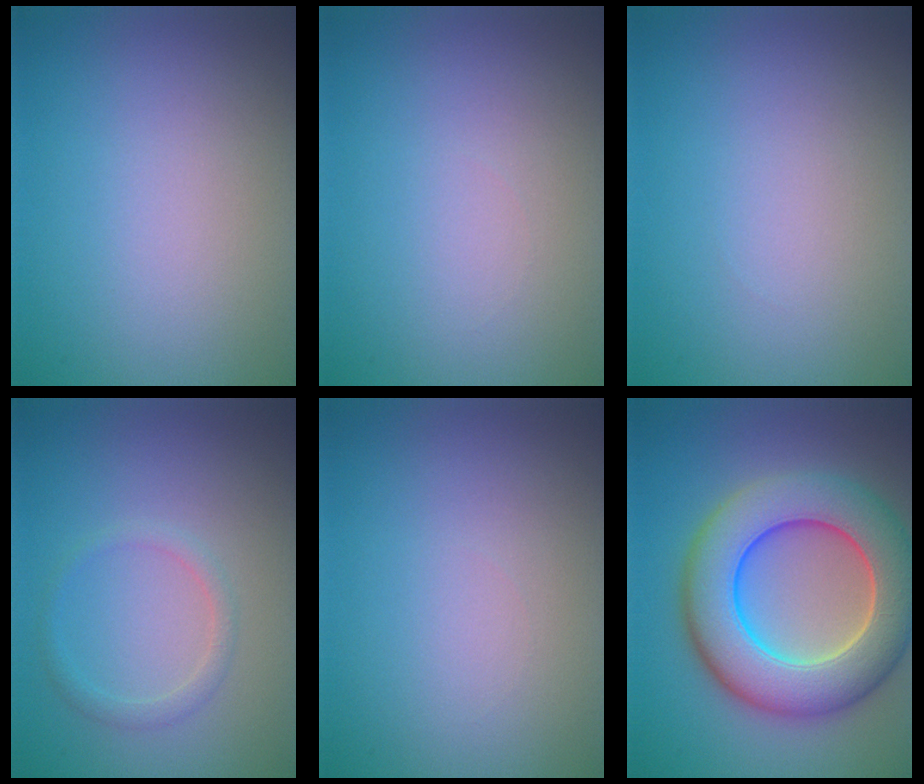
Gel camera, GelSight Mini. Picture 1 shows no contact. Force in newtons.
{"total": 0.0}
{"total": 0.0}
{"total": 1.4, "press": 1.4, "slide": 0.1}
{"total": 0.0}
{"total": 10.8, "press": 10.8, "slide": 0.4}